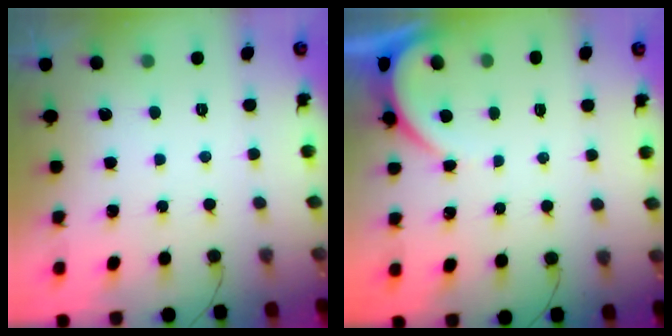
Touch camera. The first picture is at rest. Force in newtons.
{"total": 2.6, "press": 2.6, "slide": 0.2}